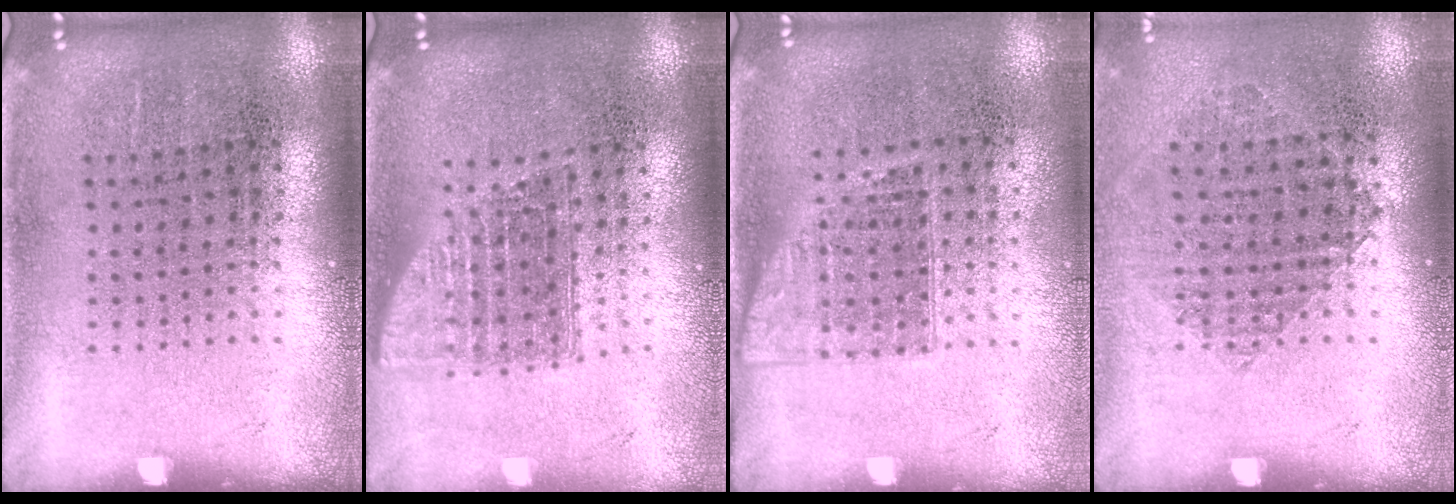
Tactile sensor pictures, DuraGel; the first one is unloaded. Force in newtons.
{"total": 1.4, "press": 1.2, "slide": 0.8}
{"total": 1.1, "press": 1.0, "slide": 0.6}
{"total": 0.9, "press": 0.8, "slide": 0.4}